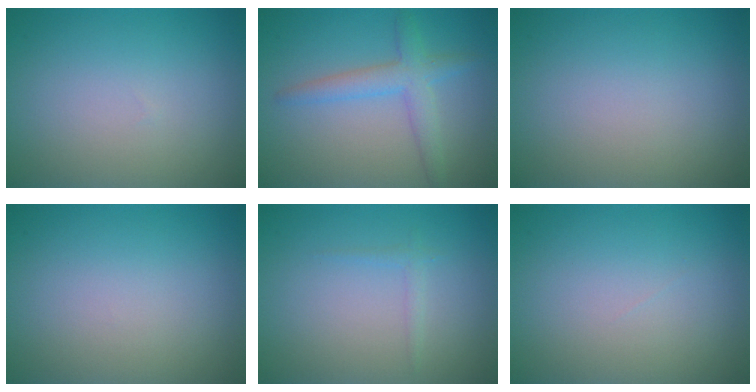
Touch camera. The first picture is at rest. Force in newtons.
{"total": 2.6, "press": 2.6, "slide": 0.2}
{"total": 0.0}
{"total": 0.0}
{"total": 0.8, "press": 0.8, "slide": 0.1}
{"total": 0.0}